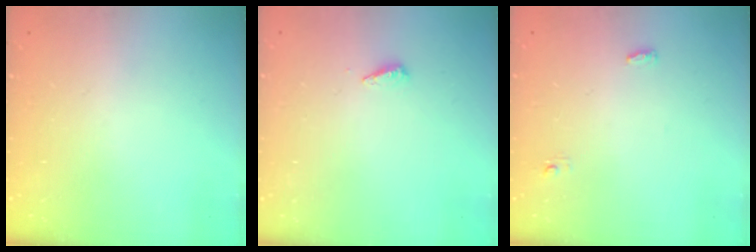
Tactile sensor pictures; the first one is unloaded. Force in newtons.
{"total": 3.5, "press": 3.5, "slide": 0.3}
{"total": 3.5, "press": 3.4, "slide": 0.9}